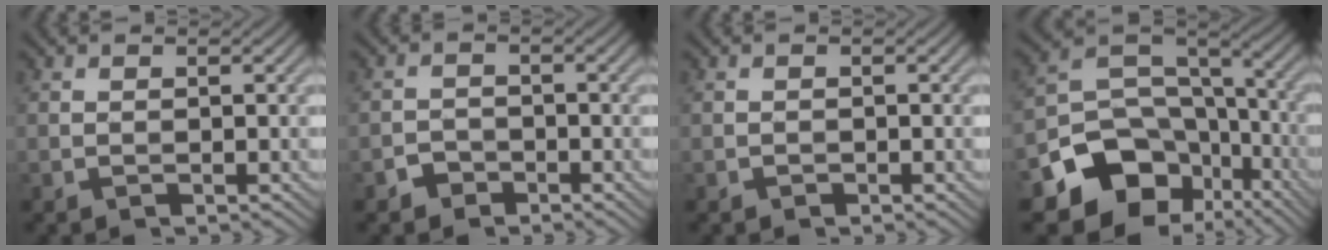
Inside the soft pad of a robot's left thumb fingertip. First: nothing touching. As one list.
[{"total": 2.1, "force": [-1.5, 1.4, 0.5], "torque": [-0.002, 0.004, -0.033]}, {"total": 0.5, "force": [-0.3, 0.4, 0.1], "torque": [0.001, -0.003, -0.005]}, {"total": 13.7, "force": [-6.9, 10.2, 5.9], "torque": [-0.140, -0.027, -0.113]}]